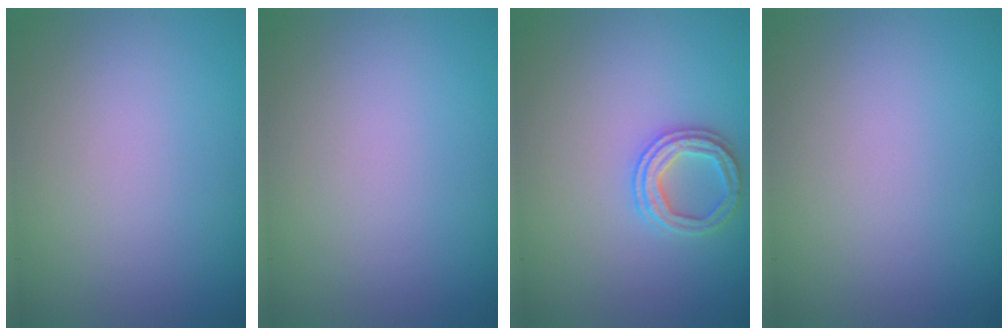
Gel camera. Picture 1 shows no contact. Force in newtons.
{"total": 0.0}
{"total": 2.4, "press": 2.4, "slide": 0.4}
{"total": 0.0}